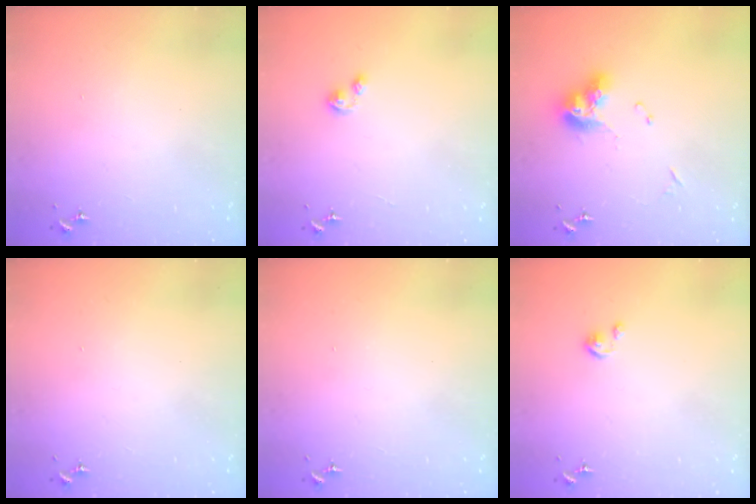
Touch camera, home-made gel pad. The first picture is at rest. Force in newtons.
{"total": 2.6, "press": 2.6, "slide": 0.3}
{"total": 12.2, "press": 12.2, "slide": 1.0}
{"total": 0.0}
{"total": 0.0}
{"total": 2.5, "press": 2.5, "slide": 0.3}